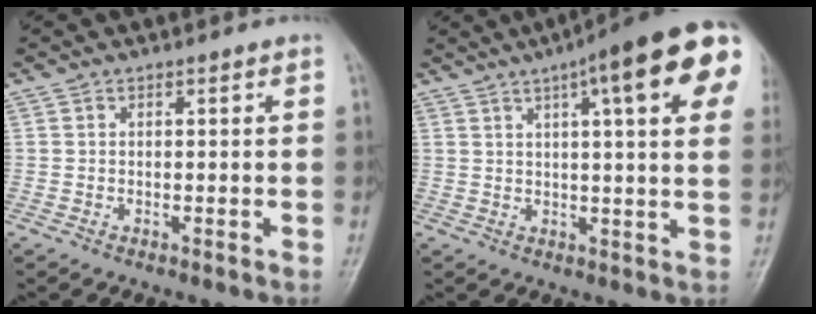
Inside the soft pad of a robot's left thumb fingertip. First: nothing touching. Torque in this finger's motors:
{"motor_torque": [1.30, 0.60, 2.07, -0.70, 0.14]}